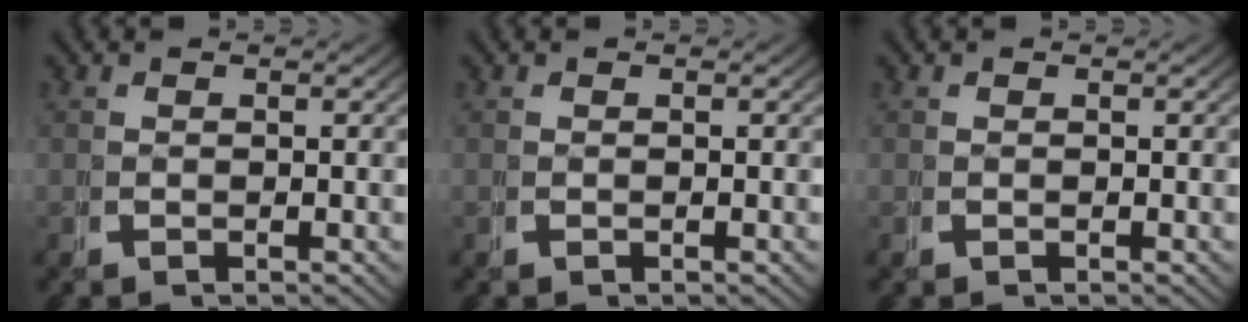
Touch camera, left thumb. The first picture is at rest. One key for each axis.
{"total": 0.0}
{"total": 0.0}